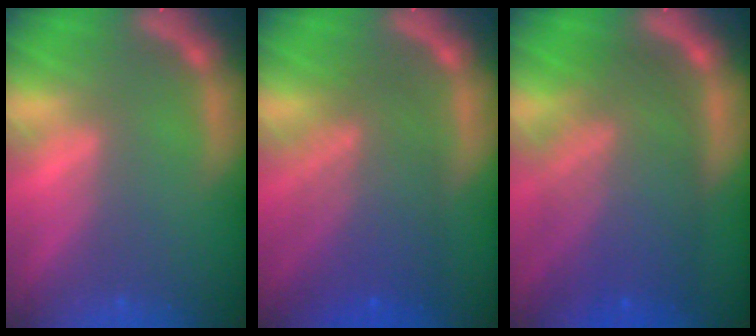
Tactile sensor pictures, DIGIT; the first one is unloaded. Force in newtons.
{"total": 7.5}
{"total": 10.0}